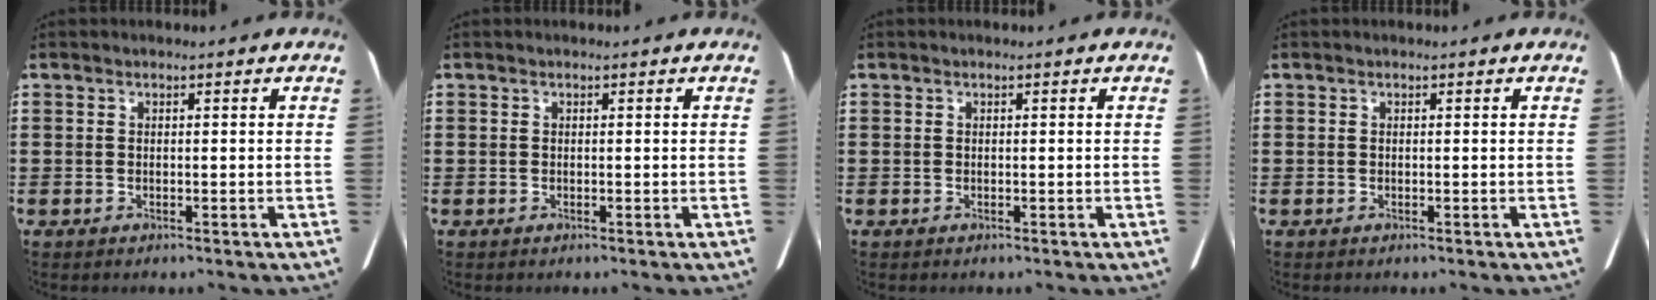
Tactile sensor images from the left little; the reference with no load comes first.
{"total": 0.0}
{"total": 0.0}
{"total": 0.0}